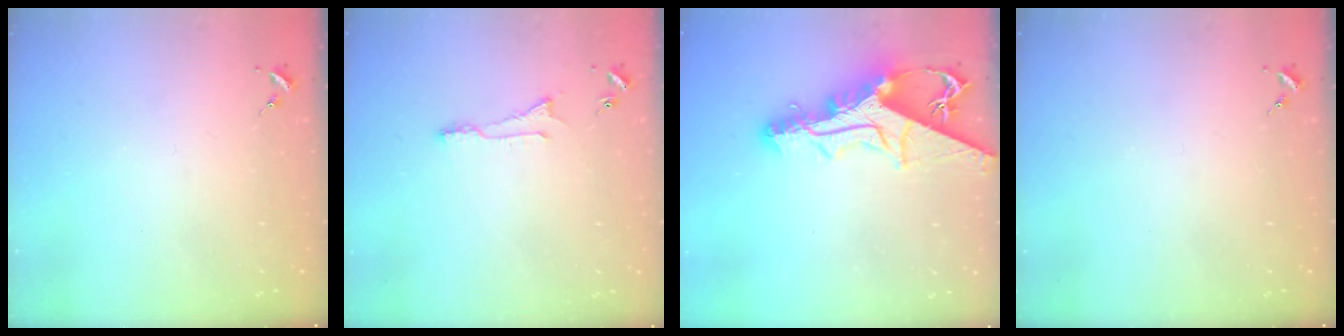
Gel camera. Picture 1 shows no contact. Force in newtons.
{"total": 5.1, "press": 5.0, "slide": 0.6}
{"total": 15.3, "press": 15.3, "slide": 1.3}
{"total": 0.0}